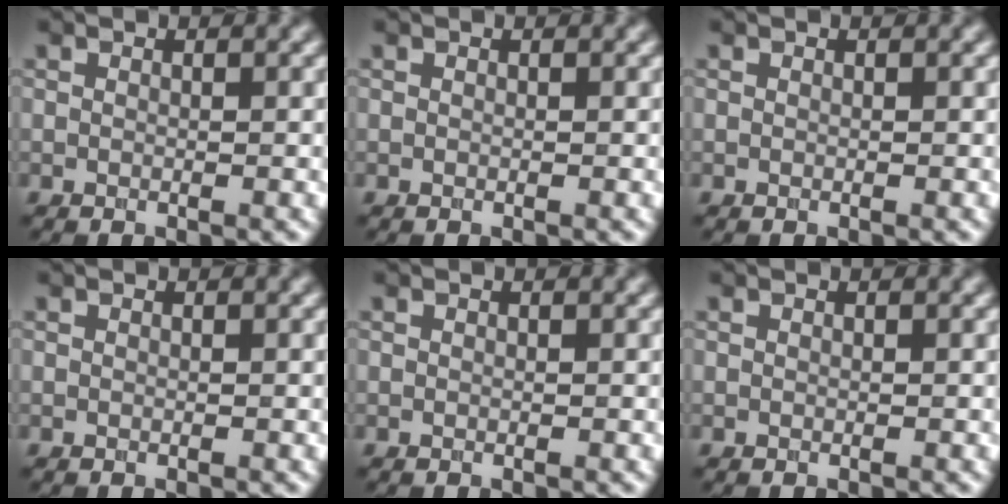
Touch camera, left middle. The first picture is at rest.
{"total": 0.0}
{"total": 0.0}
{"total": 0.0}
{"total": 0.0}
{"total": 0.0}